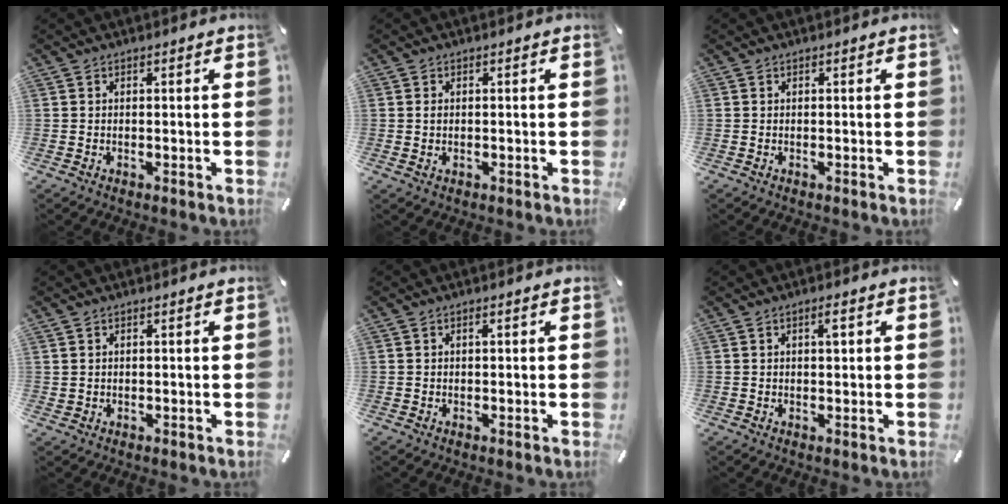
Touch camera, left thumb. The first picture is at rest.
{"total": 1.1, "force": [0.0, 0.6, 0.9], "torque": [-0.020, 0.002, -0.001]}
{"total": 0.0}
{"total": 0.9, "force": [0.5, 0.7, 0.1], "torque": [-0.003, 0.001, 0.010]}
{"total": 0.8, "force": [0.3, 0.4, 0.7], "torque": [-0.014, 0.003, 0.003]}
{"total": 2.4, "force": [0.9, 0.9, 2.0], "torque": [-0.035, 0.001, 0.012]}